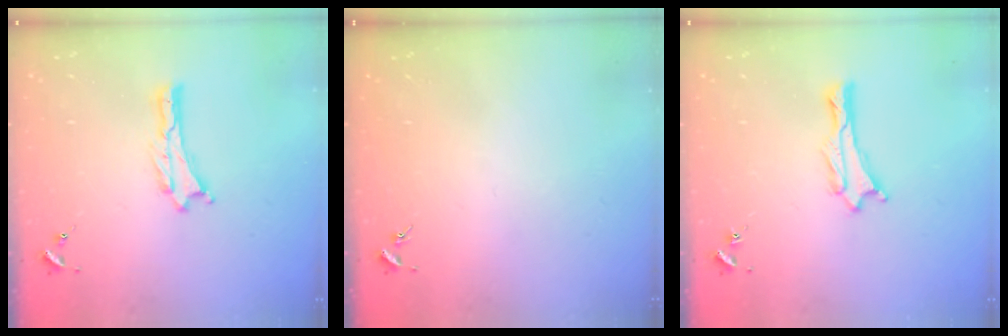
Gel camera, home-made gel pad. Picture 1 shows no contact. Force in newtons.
{"total": 0.0}
{"total": 1.0, "press": 0.9, "slide": 0.1}